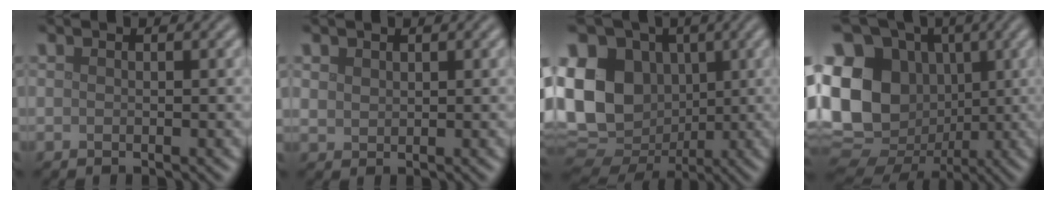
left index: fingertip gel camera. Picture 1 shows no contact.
{"total": 1.2, "force": [0.8, 0.8, 0.3], "torque": [-0.008, 0.000, 0.019]}
{"total": 15.5, "force": [1.0, 12.6, 9.0], "torque": [-0.196, 0.006, 0.015]}
{"total": 17.2, "force": [0.2, 14.5, 9.2], "torque": [-0.195, -0.005, -0.009]}